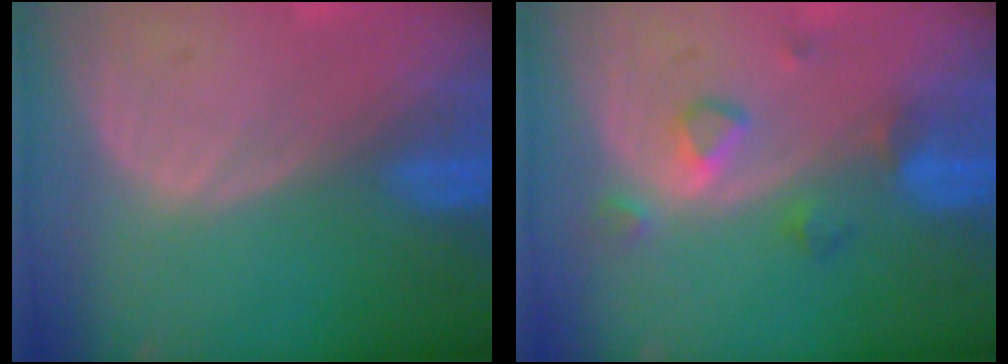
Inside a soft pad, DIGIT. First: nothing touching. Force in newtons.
{"total": 3.6, "press": 3.6, "slide": 0.4}